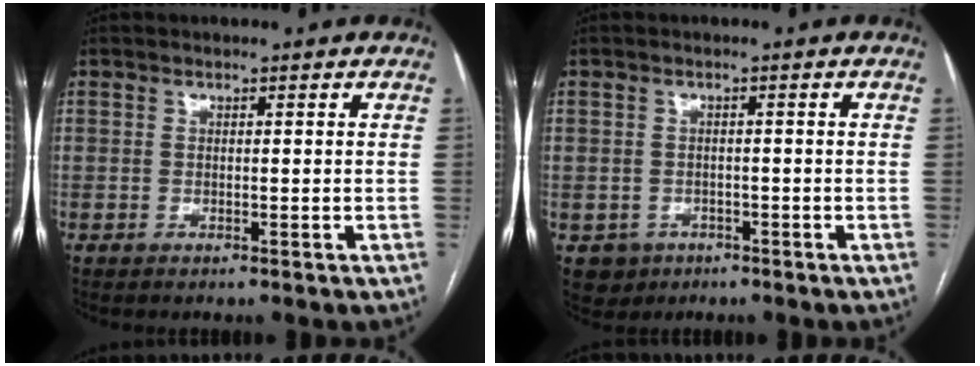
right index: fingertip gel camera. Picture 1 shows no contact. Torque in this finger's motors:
{"motor_torque": [-0.45, -0.03, -0.97, -0.21]}